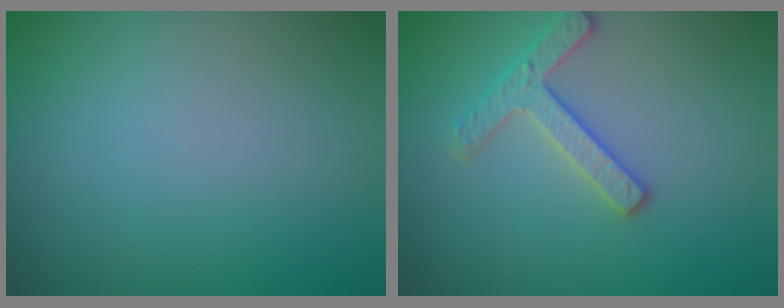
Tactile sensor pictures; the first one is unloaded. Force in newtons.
{"total": 2.7, "press": 2.6, "slide": 0.7}